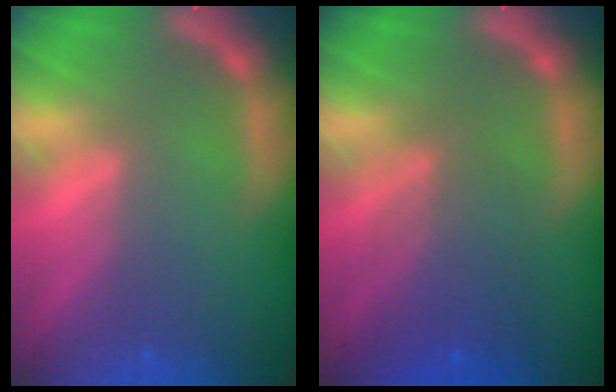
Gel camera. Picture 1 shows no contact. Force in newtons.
{"total": 5.0}